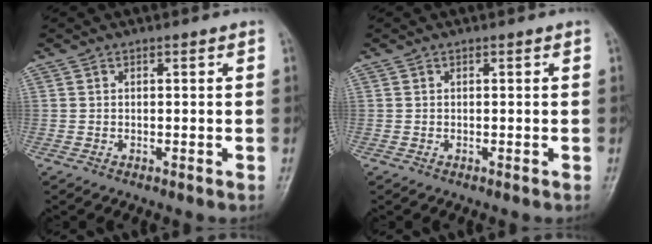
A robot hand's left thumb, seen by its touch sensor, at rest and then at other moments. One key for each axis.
{"total": 0.0}